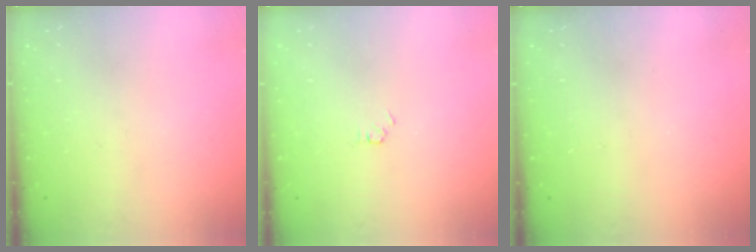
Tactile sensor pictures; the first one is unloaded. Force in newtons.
{"total": 1.5, "press": 1.4, "slide": 0.3}
{"total": 0.0}